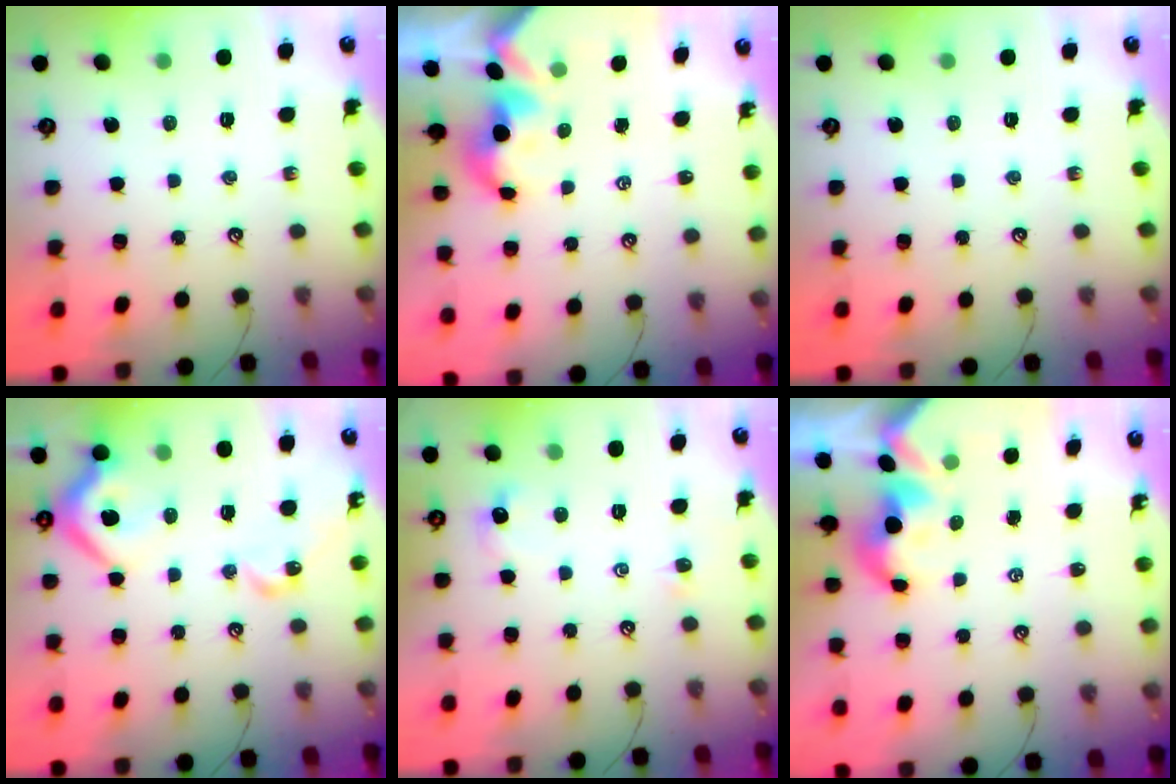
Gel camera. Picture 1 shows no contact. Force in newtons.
{"total": 2.2, "press": 2.2, "slide": 0.2}
{"total": 0.0}
{"total": 13.7, "press": 13.7, "slide": 1.5}
{"total": 1.3, "press": 1.2, "slide": 0.5}
{"total": 2.9, "press": 2.8, "slide": 0.6}